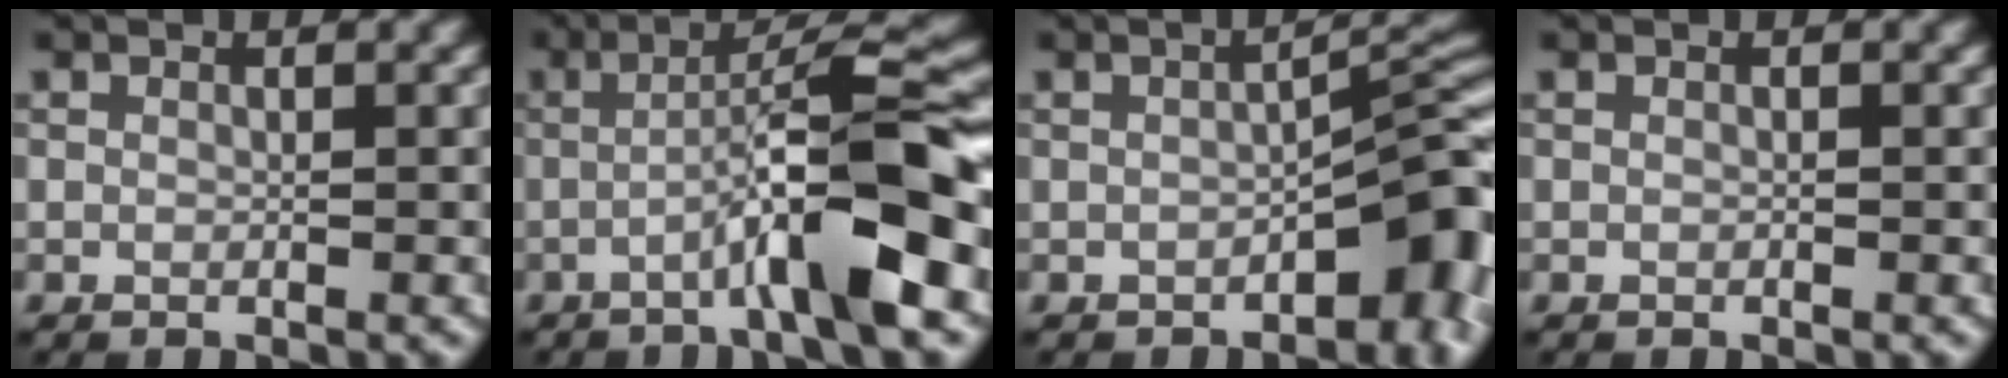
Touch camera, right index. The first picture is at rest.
{"total": 8.8, "force": [-2.7, 0.9, 8.3], "torque": [-0.123, 0.022, -0.051]}
{"total": 6.2, "force": [-2.6, 2.4, 5.1], "torque": [-0.043, 0.017, -0.041]}
{"total": 0.0}